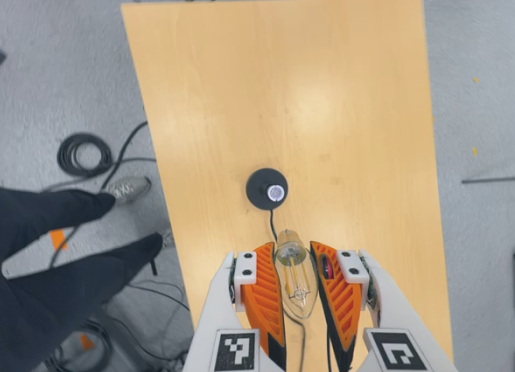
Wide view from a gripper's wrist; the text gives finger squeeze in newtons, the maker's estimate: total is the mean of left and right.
{"total": 21.1, "left": 22.5, "right": 19.6}